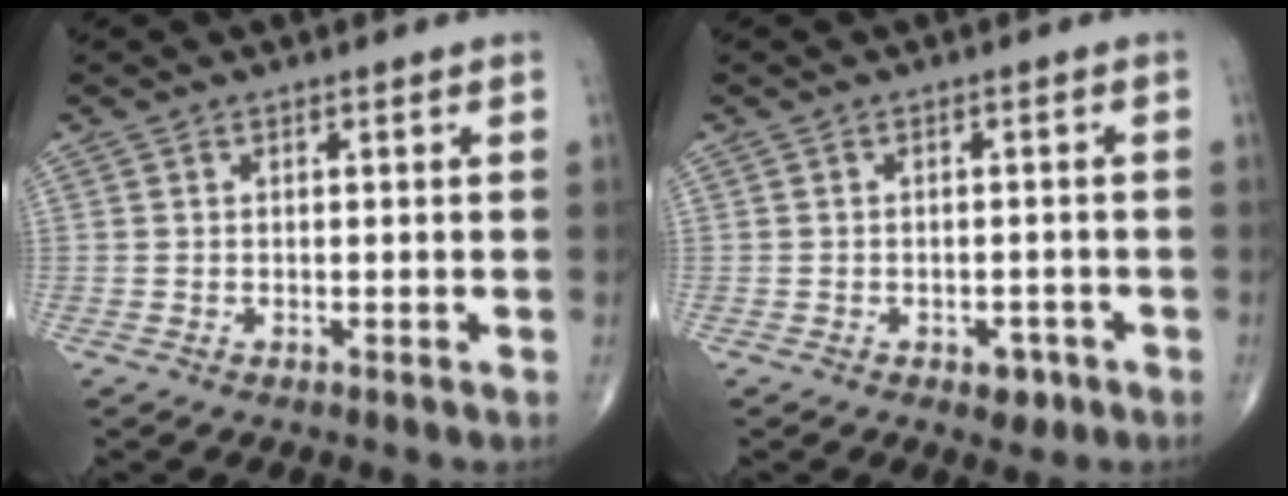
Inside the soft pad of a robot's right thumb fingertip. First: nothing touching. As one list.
[{"total": 2.9, "force": [-1.5, 1.8, 1.7], "torque": [-0.006, 0.007, -0.016]}]